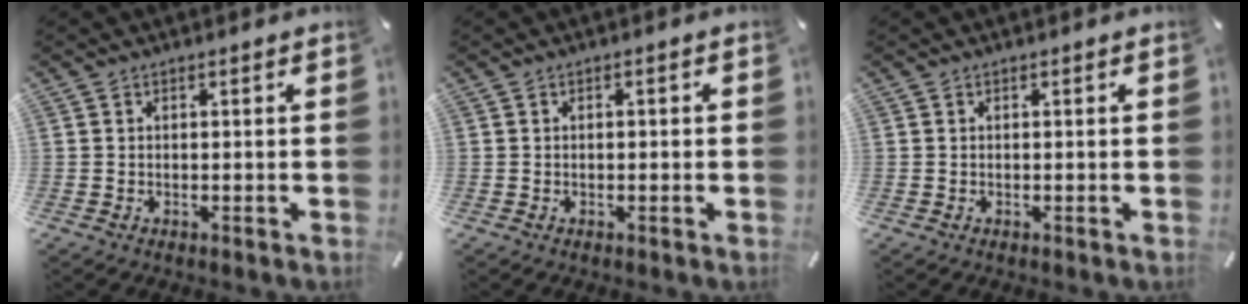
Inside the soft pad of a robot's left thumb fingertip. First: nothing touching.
{"total": 0.8, "force": [-0.2, 0.4, 0.6], "torque": [-0.012, -0.001, -0.005]}
{"total": 0.0}